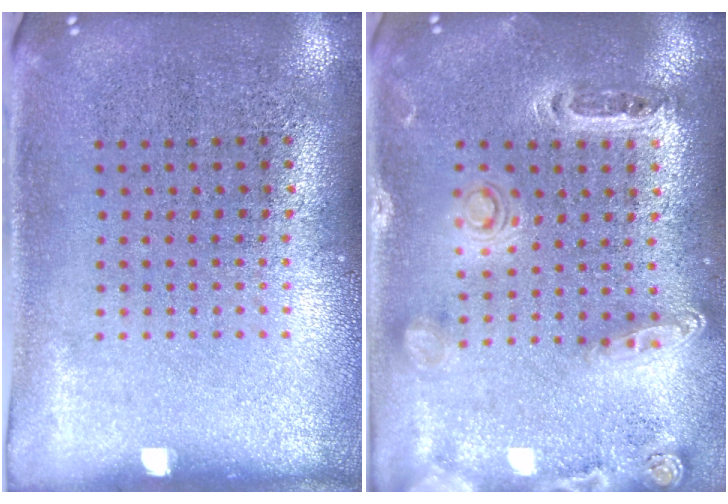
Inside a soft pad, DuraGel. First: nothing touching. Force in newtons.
{"total": 1.3, "press": 1.3, "slide": 0.3}